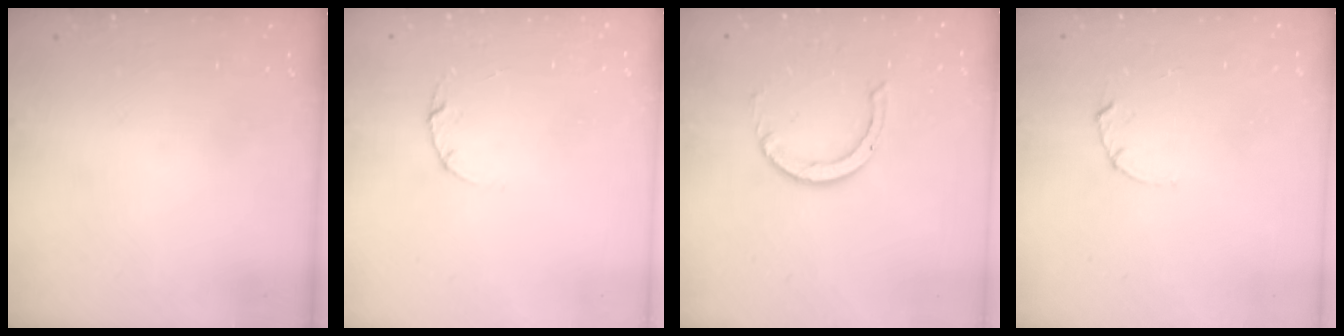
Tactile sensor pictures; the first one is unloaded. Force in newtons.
{"total": 3.0, "press": 3.0, "slide": 0.4}
{"total": 2.8, "press": 2.8, "slide": 0.2}
{"total": 1.7, "press": 1.6, "slide": 0.3}